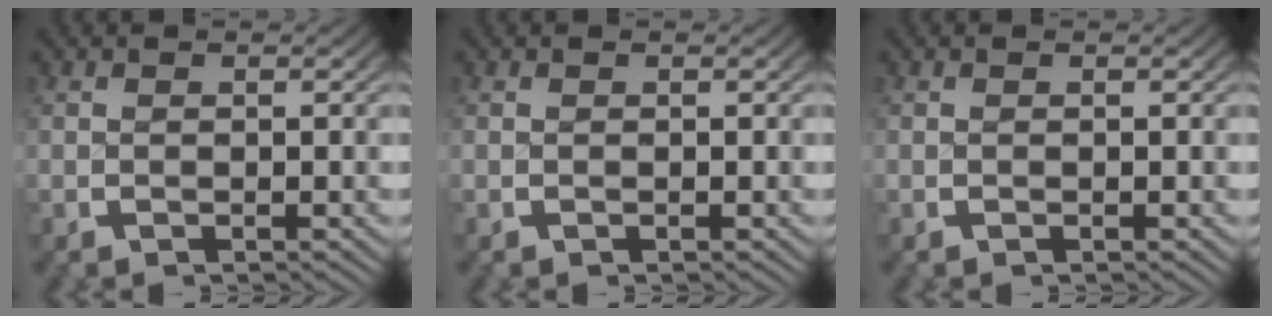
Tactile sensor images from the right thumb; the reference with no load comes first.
{"total": 0.0}
{"total": 0.0}